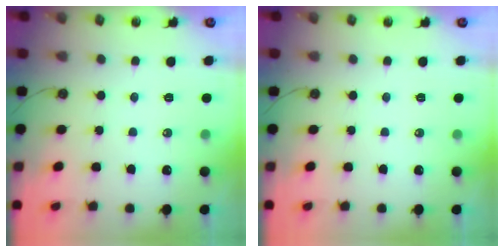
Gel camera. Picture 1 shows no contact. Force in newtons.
{"total": 0.0}